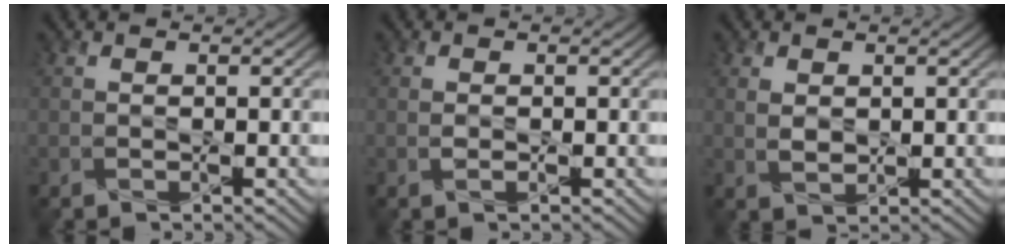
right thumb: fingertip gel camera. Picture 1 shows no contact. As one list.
[{"total": 1.0, "force": [-0.1, 0.6, 0.8], "torque": [-0.018, -0.002, -0.003]}, {"total": 2.0, "force": [0.8, 1.3, 1.3], "torque": [-0.032, -0.003, 0.019]}]